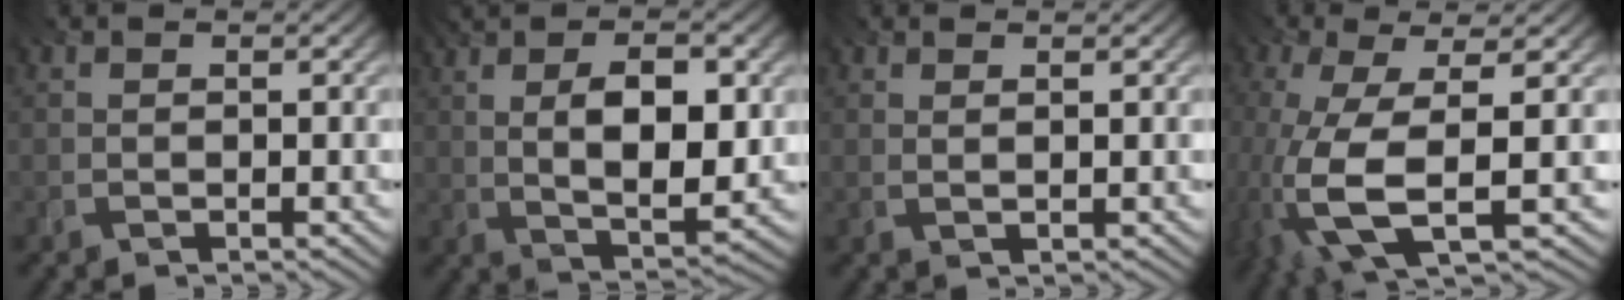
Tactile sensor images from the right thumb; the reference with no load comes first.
{"total": 9.9, "force": [1.5, 4.1, 8.9], "torque": [-0.150, -0.001, 0.020]}
{"total": 1.7, "force": [1.2, 0.2, 1.1], "torque": [-0.008, -0.007, 0.014]}
{"total": 13.2, "force": [-3.2, 5.0, 11.8], "torque": [-0.271, -0.030, -0.053]}